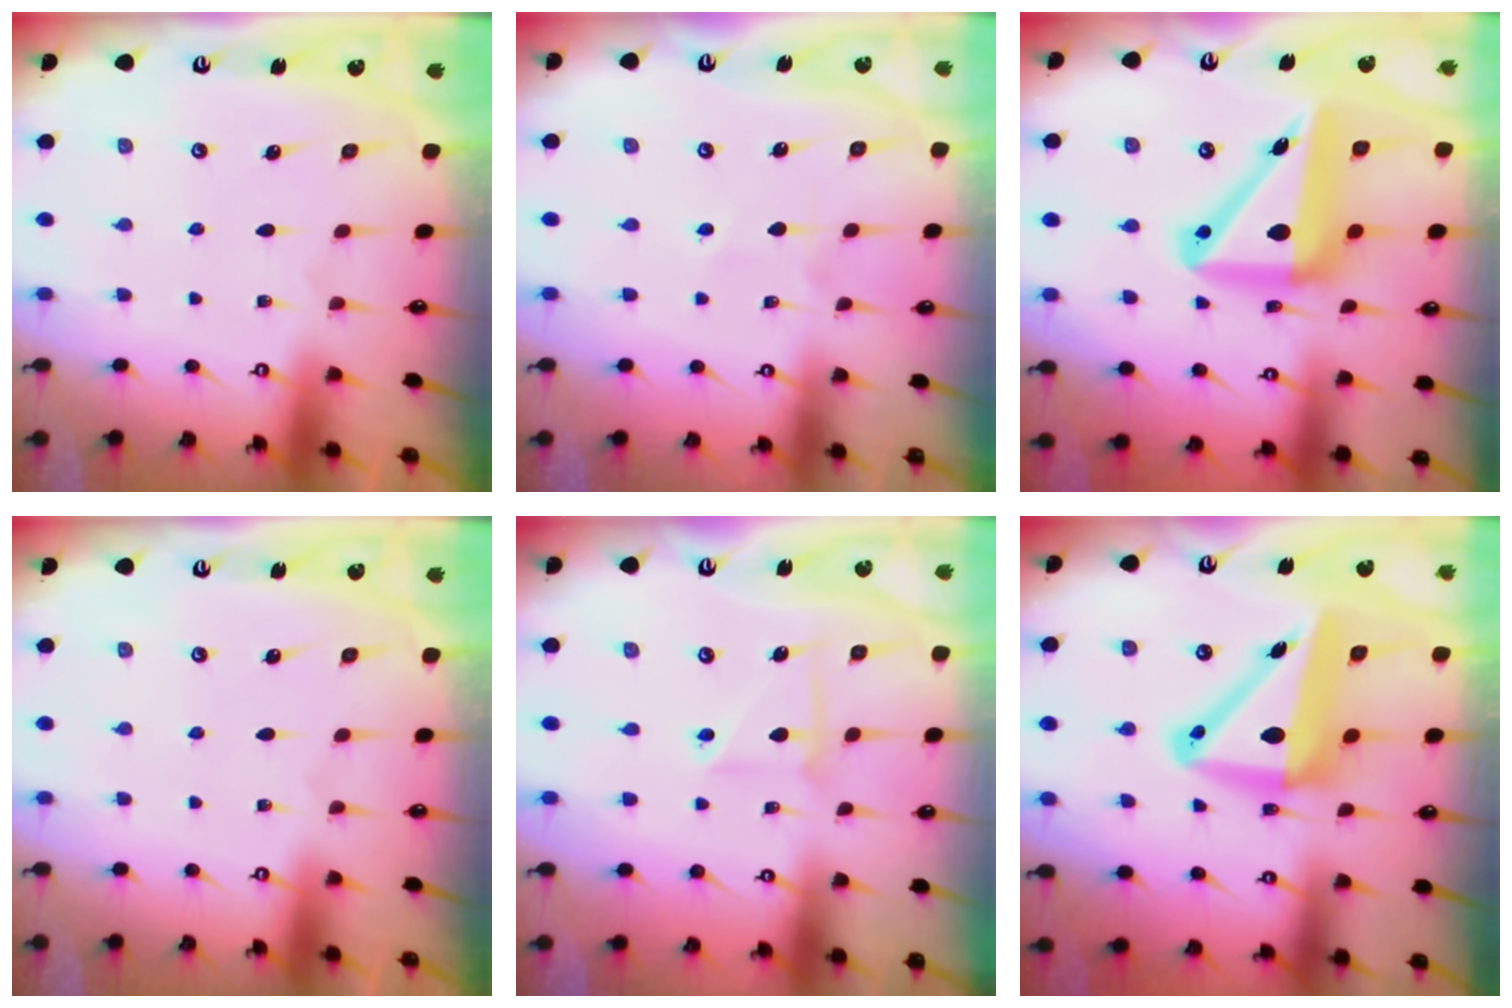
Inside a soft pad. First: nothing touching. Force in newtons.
{"total": 2.2, "press": 2.0, "slide": 0.8}
{"total": 16.4, "press": 16.0, "slide": 3.7}
{"total": 0.0}
{"total": 5.7, "press": 5.6, "slide": 1.1}
{"total": 12.7, "press": 12.4, "slide": 2.8}